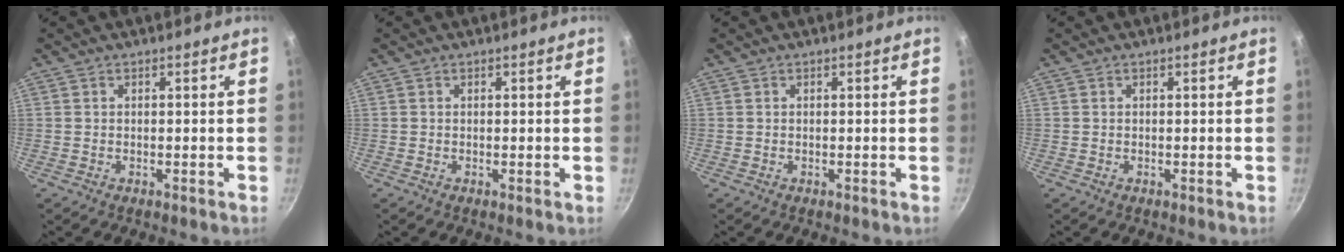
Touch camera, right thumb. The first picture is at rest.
{"total": 0.0}
{"total": 0.0}
{"total": 0.0}